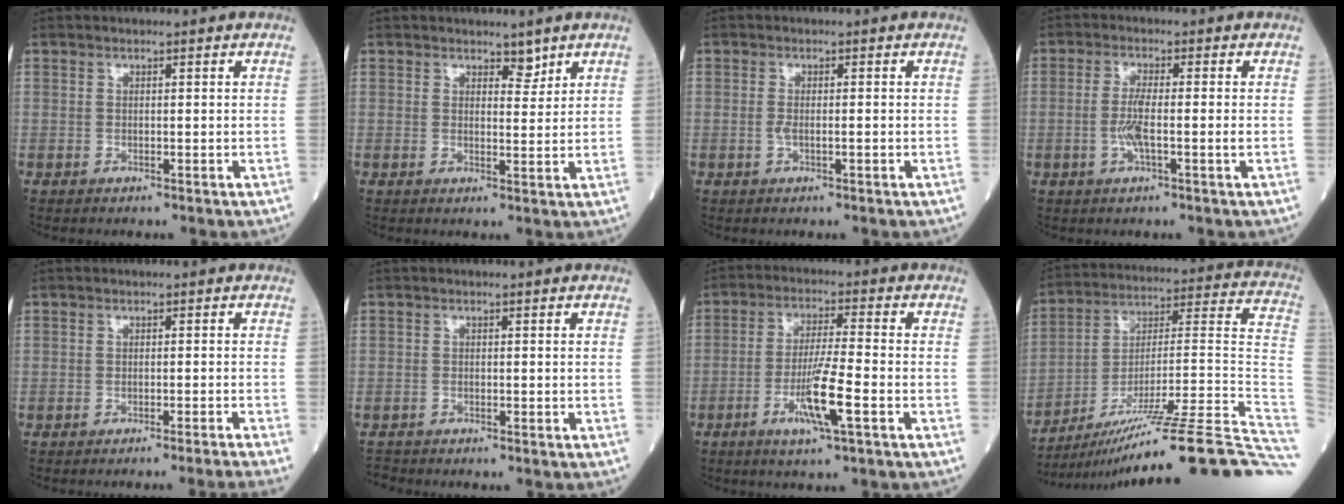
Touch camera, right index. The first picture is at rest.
{"total": 2.2, "force": [1.8, 1.0, 0.8], "torque": [-0.006, -0.005, 0.026]}
{"total": 1.7, "force": [-0.5, 0.5, 1.6], "torque": [-0.036, 0.001, -0.007]}
{"total": 4.1, "force": [-1.0, 0.1, 4.0], "torque": [-0.085, -0.001, -0.021]}
{"total": 5.2, "force": [-4.4, -2.2, 1.7], "torque": [-0.004, -0.006, -0.054]}
{"total": 1.6, "force": [-1.4, 0.4, -0.5], "torque": [0.004, -0.005, -0.028]}
{"total": 8.1, "force": [-3.3, -0.2, 7.4], "torque": [-0.142, -0.012, -0.062]}
{"total": 30.0, "force": [-21.9, -0.3, 20.6], "torque": [-0.192, 0.003, -0.331]}